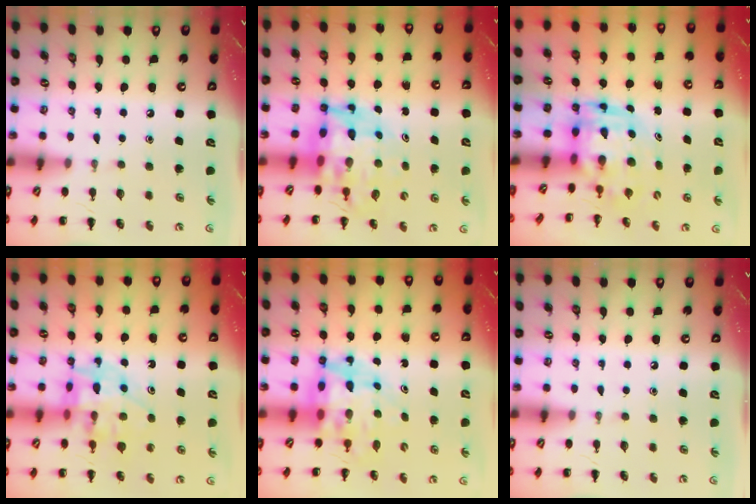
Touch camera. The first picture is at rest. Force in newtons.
{"total": 8.0, "press": 7.5, "slide": 2.6}
{"total": 3.9, "press": 3.8, "slide": 0.8}
{"total": 12.5, "press": 11.9, "slide": 3.7}
{"total": 7.9, "press": 7.8, "slide": 1.7}
{"total": 0.0}